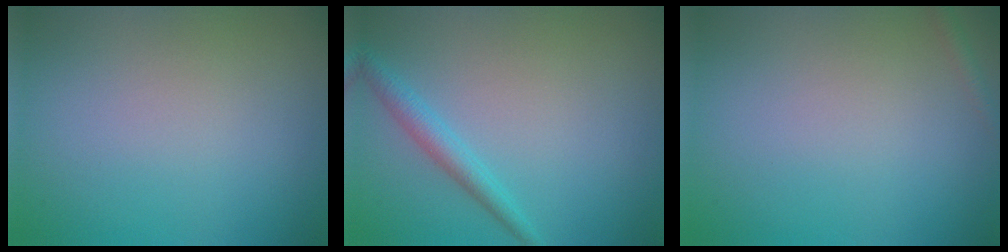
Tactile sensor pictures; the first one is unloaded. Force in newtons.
{"total": 2.1, "press": 2.1, "slide": 0.1}
{"total": 0.8, "press": 0.8, "slide": 0.1}